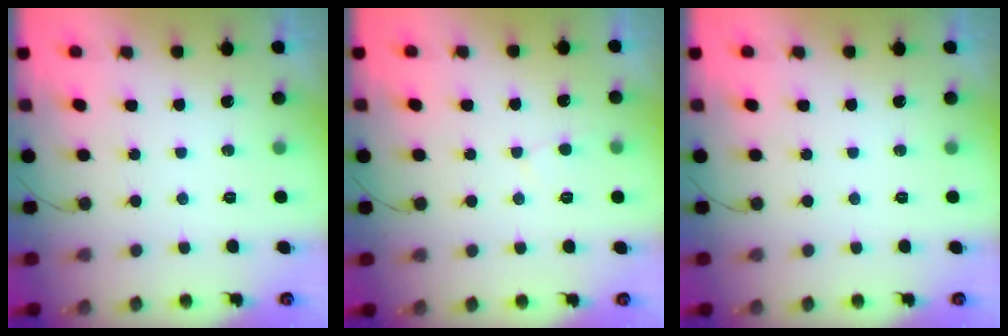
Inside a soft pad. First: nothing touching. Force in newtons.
{"total": 3.7, "press": 3.7, "slide": 0.5}
{"total": 0.0}